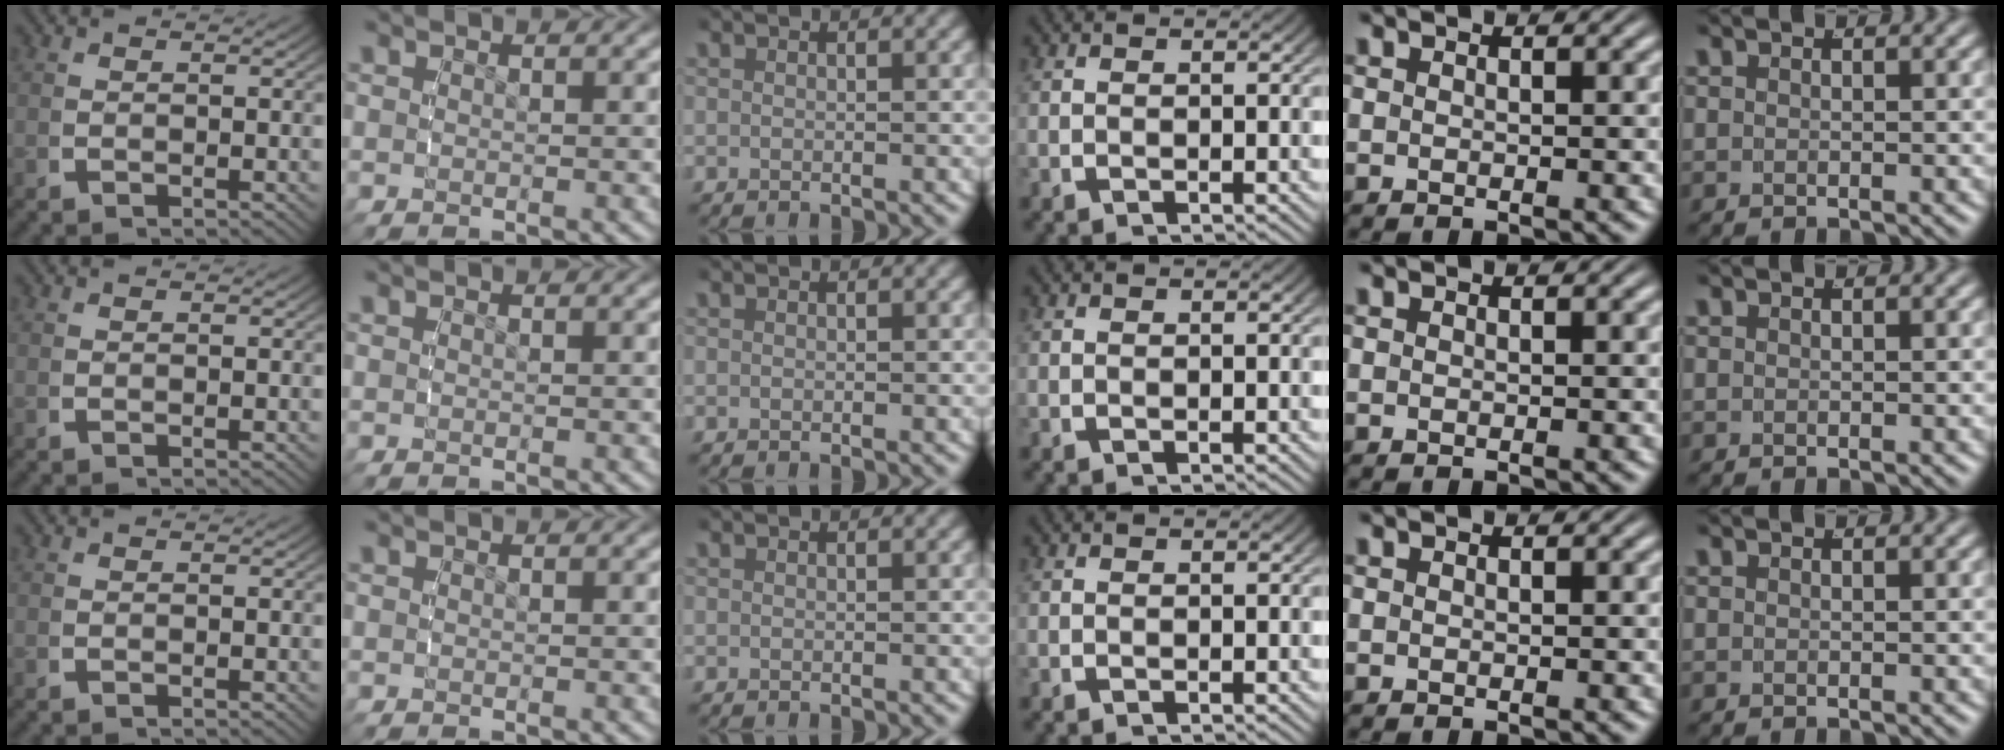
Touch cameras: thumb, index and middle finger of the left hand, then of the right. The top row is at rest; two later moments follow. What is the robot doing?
{"motion": "reach", "object": "glasses case"}